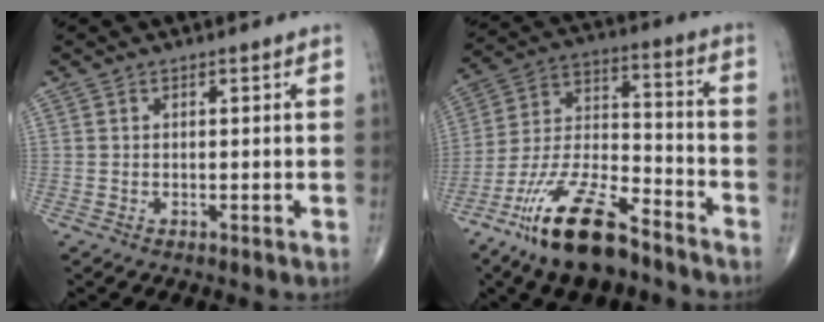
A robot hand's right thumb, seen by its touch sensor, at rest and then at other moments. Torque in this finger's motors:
{"motor_torque": [2.76, 1.23, 1.25, -1.51, 0.17]}